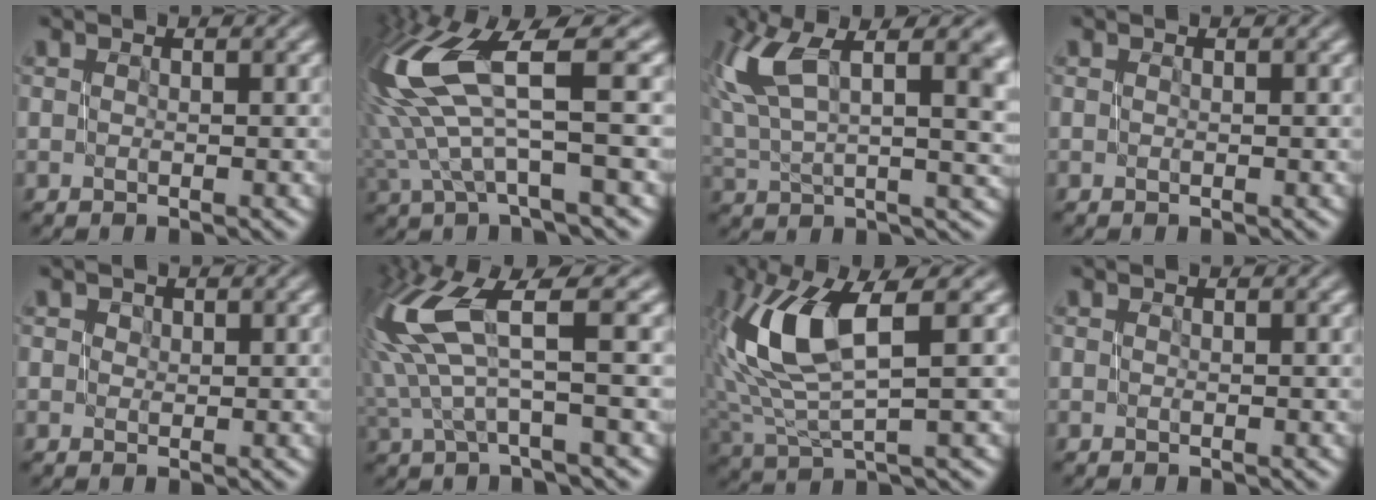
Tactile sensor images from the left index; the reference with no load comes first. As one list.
[{"total": 9.8, "force": [2.5, 2.6, 9.1], "torque": [-0.199, 0.014, 0.051]}, {"total": 12.0, "force": [5.3, 4.7, 9.8], "torque": [-0.196, 0.015, 0.101]}, {"total": 0.0}, {"total": 0.7, "force": [0.4, 0.6, 0.0], "torque": [0.004, 0.007, 0.005]}, {"total": 8.0, "force": [1.9, 1.9, 7.5], "torque": [-0.164, 0.018, 0.036]}, {"total": 8.5, "force": [2.4, 2.8, 7.7], "torque": [-0.170, 0.013, 0.047]}, {"total": 0.0}]